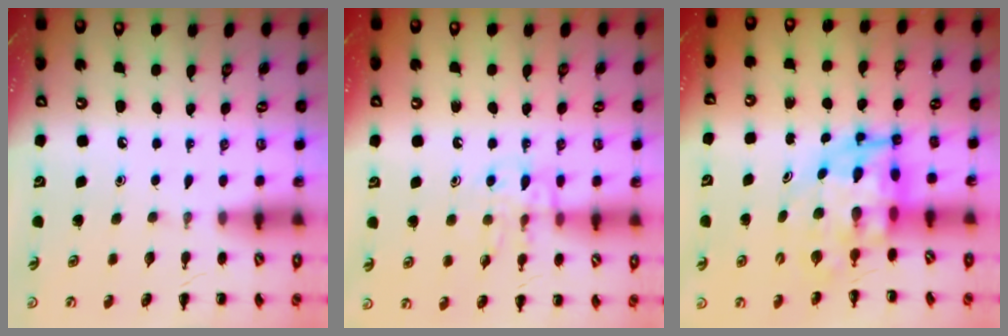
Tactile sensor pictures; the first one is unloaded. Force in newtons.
{"total": 11.0, "press": 11.0, "slide": 0.7}
{"total": 7.0, "press": 6.6, "slide": 2.3}